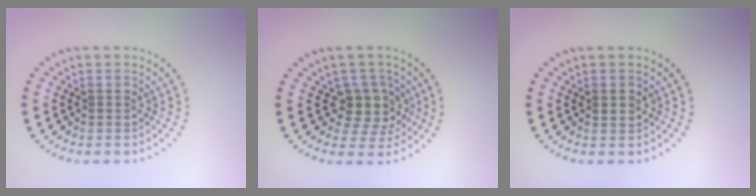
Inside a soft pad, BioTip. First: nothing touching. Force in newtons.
{"total": 3.5, "press": 2.9, "slide": 2.1}
{"total": 1.5, "press": 1.5, "slide": 0.1}